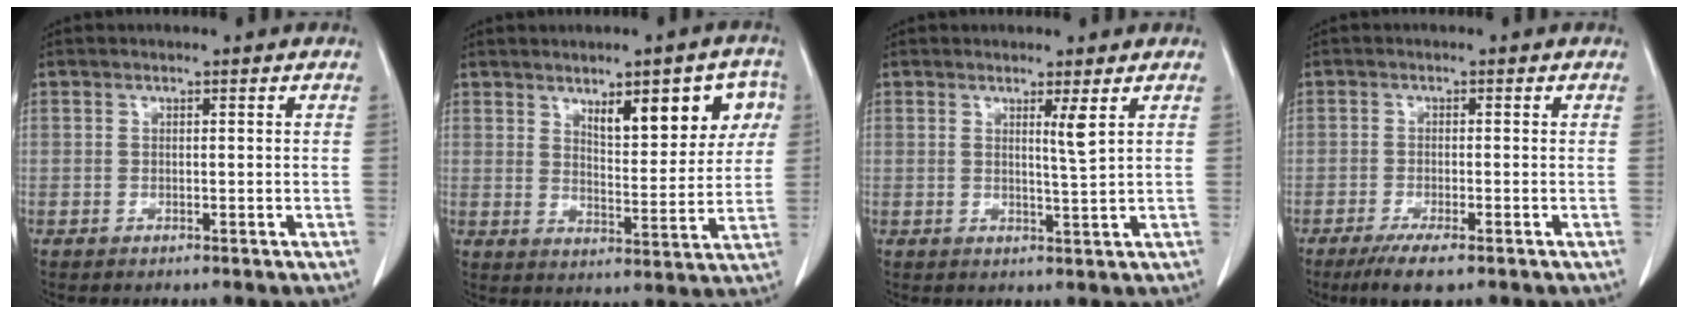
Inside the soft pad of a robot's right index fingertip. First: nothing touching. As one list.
[{"total": 11.2, "force": [5.1, 3.7, 9.3], "torque": [-0.116, 0.012, 0.076]}, {"total": 2.5, "force": [1.2, -0.6, 2.1], "torque": [-0.037, -0.013, 0.023]}, {"total": 4.8, "force": [-3.1, 0.6, 3.7], "torque": [-0.067, -0.014, -0.052]}]